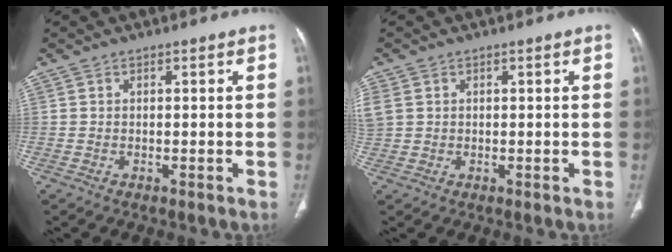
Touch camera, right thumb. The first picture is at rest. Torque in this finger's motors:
{"motor_torque": [-1.16, 2.15, 2.17, 0.48, 0.82]}